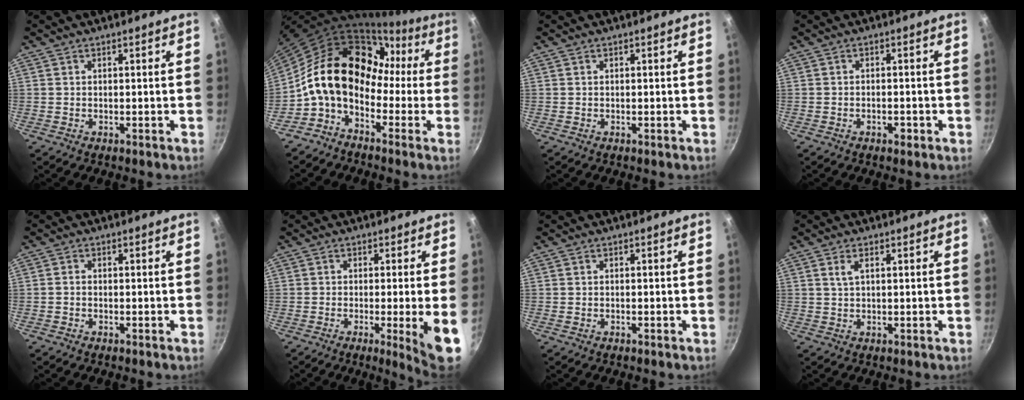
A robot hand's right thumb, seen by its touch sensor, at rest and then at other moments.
{"total": 15.9, "force": [-1.0, 11.5, 10.9], "torque": [-0.157, 0.048, -0.040]}
{"total": 0.0}
{"total": 1.9, "force": [-1.0, 0.9, 1.3], "torque": [-0.022, 0.006, -0.015]}
{"total": 0.9, "force": [-0.4, 0.7, 0.4], "torque": [-0.006, 0.005, -0.010]}
{"total": 8.0, "force": [-1.7, 0.0, 7.9], "torque": [-0.111, -0.009, -0.023]}
{"total": 0.0}
{"total": 2.4, "force": [1.0, 1.1, 1.9], "torque": [-0.034, 0.002, 0.020]}